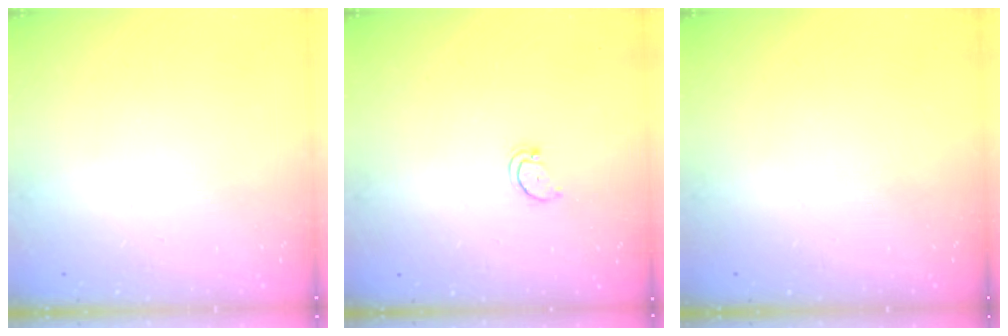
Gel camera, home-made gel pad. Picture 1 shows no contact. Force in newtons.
{"total": 2.3, "press": 2.3, "slide": 0.2}
{"total": 0.0}